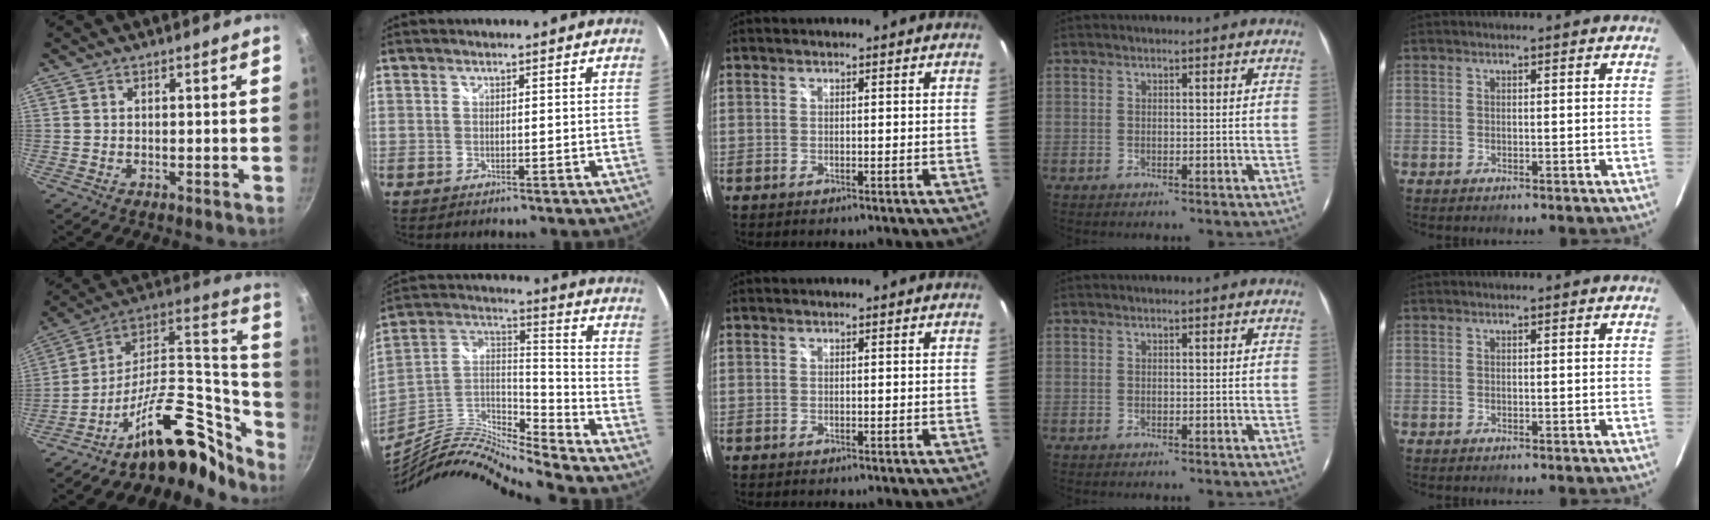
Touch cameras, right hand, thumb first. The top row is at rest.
{"thumb": {"total": 27.0, "force": [-16.8, 12.7, 16.8], "torque": [-0.177, 0.122, -0.268]}, "index": {"total": 15.9, "force": [-14.4, -0.4, 6.7], "torque": [-0.128, 0.001, -0.281]}}